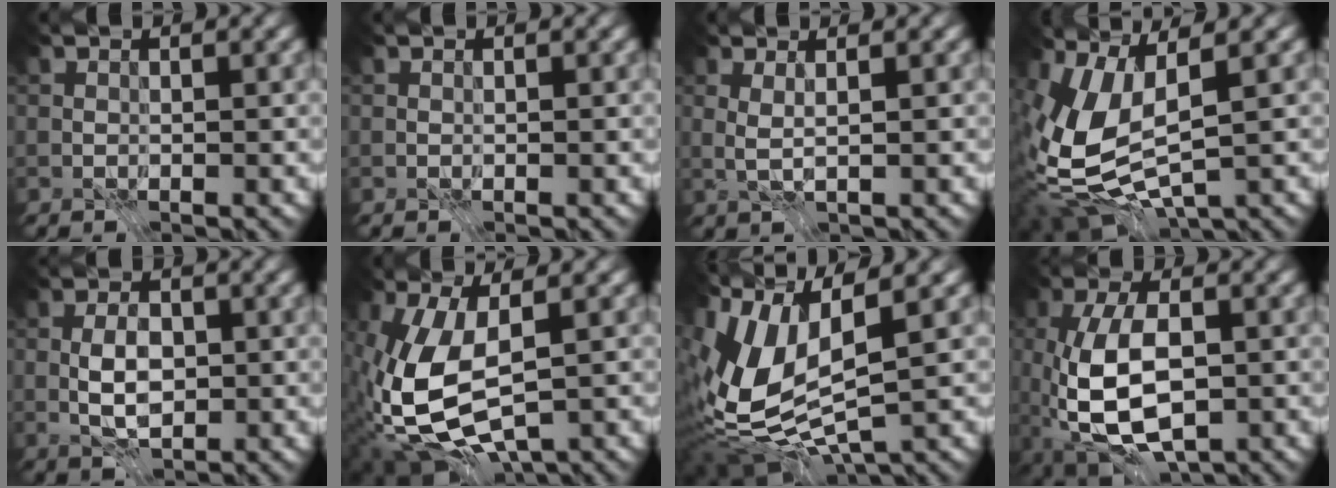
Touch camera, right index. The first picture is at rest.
{"total": 0.0}
{"total": 1.1, "force": [0.2, -0.3, 1.1], "torque": [-0.026, -0.005, 0.005]}
{"total": 8.2, "force": [0.0, 3.8, 7.3], "torque": [-0.177, -0.016, 0.002]}
{"total": 3.1, "force": [-0.9, 1.5, 2.6], "torque": [-0.045, 0.000, -0.020]}
{"total": 10.3, "force": [-1.8, 5.5, 8.5], "torque": [-0.201, -0.028, -0.027]}
{"total": 11.2, "force": [1.1, 5.1, 10.0], "torque": [-0.231, -0.007, 0.022]}
{"total": 9.1, "force": [-2.4, 4.6, 7.5], "torque": [-0.164, -0.013, -0.046]}